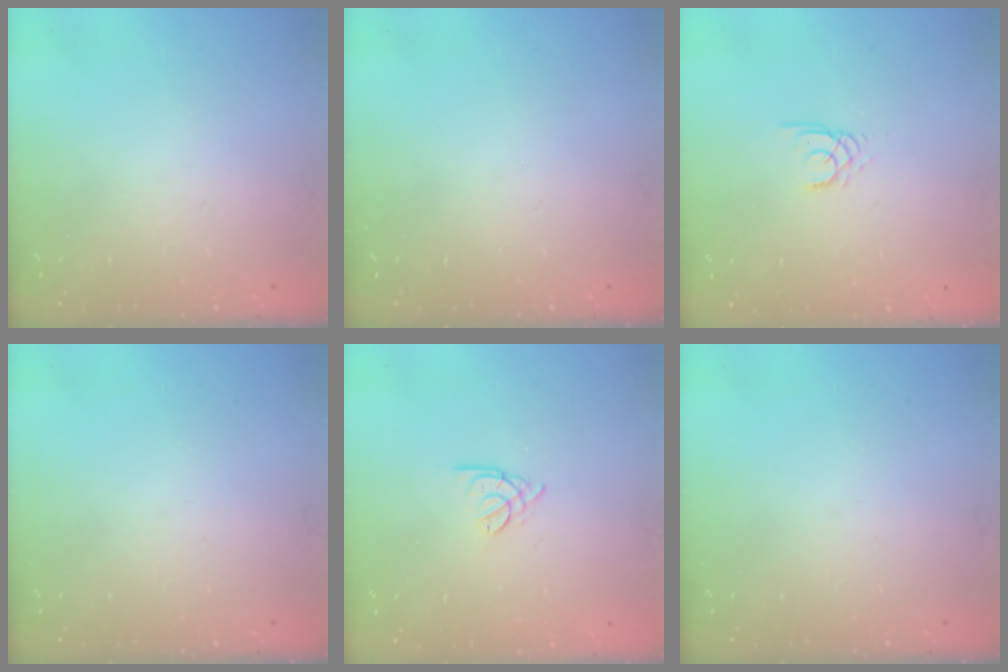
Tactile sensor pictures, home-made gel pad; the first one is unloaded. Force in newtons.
{"total": 0.0}
{"total": 2.4, "press": 2.4, "slide": 0.1}
{"total": 0.0}
{"total": 2.6, "press": 2.6, "slide": 0.6}
{"total": 0.0}